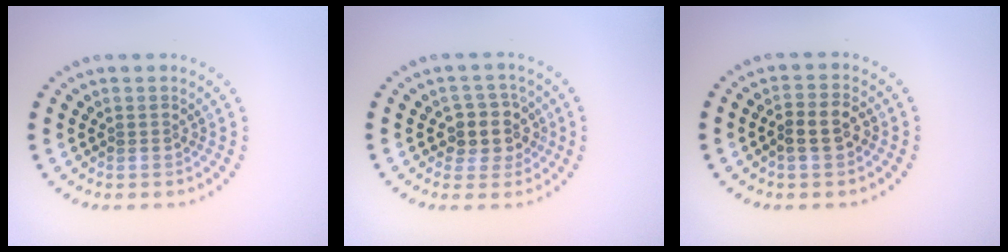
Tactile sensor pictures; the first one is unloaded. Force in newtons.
{"total": 3.4, "press": 3.1, "slide": 1.4}
{"total": 2.6, "press": 2.4, "slide": 1.0}